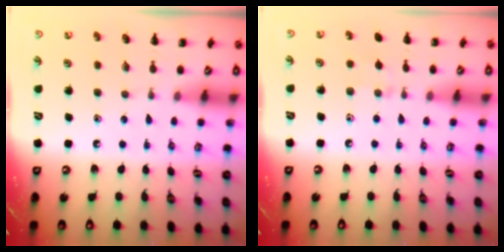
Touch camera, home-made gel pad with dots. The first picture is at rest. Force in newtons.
{"total": 3.5, "press": 3.3, "slide": 1.2}